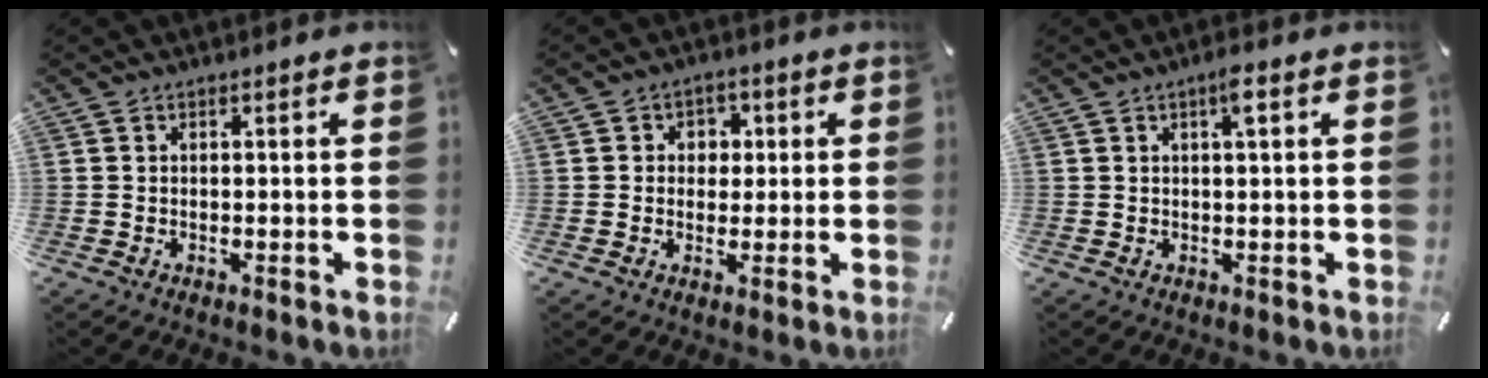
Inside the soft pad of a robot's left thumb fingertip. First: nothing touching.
{"total": 4.1, "force": [0.2, 3.8, 1.5], "torque": [-0.013, 0.004, -0.004]}
{"total": 2.9, "force": [1.0, 0.4, 2.7], "torque": [-0.054, 0.003, 0.015]}